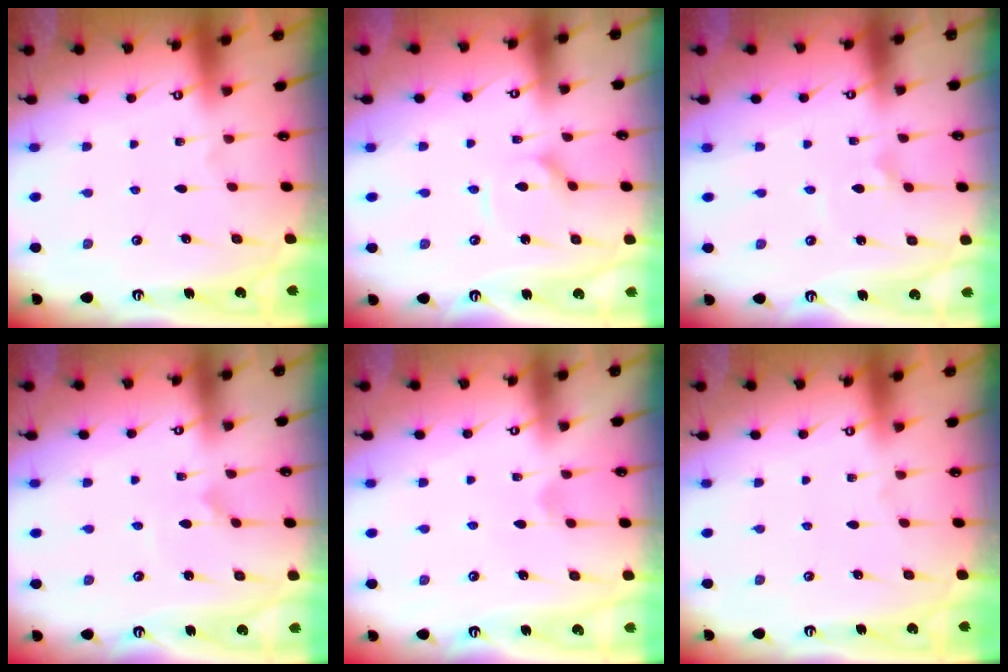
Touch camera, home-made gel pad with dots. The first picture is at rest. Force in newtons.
{"total": 3.3, "press": 3.3, "slide": 0.4}
{"total": 1.8, "press": 1.8, "slide": 0.1}
{"total": 1.9, "press": 1.9, "slide": 0.2}
{"total": 4.6, "press": 4.6, "slide": 0.7}
{"total": 0.0}